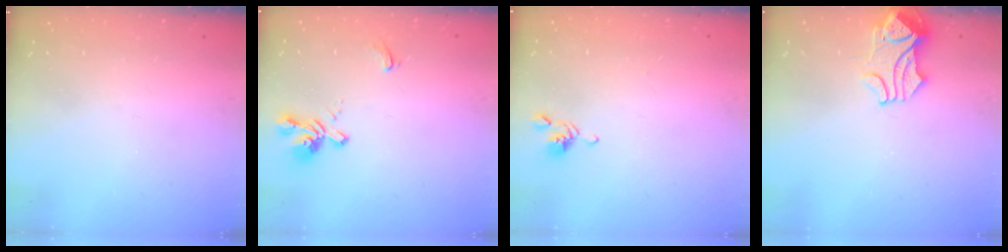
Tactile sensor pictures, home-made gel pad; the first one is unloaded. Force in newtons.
{"total": 1.4, "press": 0.8, "slide": 1.2}
{"total": 2.6, "press": 2.5, "slide": 0.6}
{"total": 2.0, "press": 1.8, "slide": 1.0}